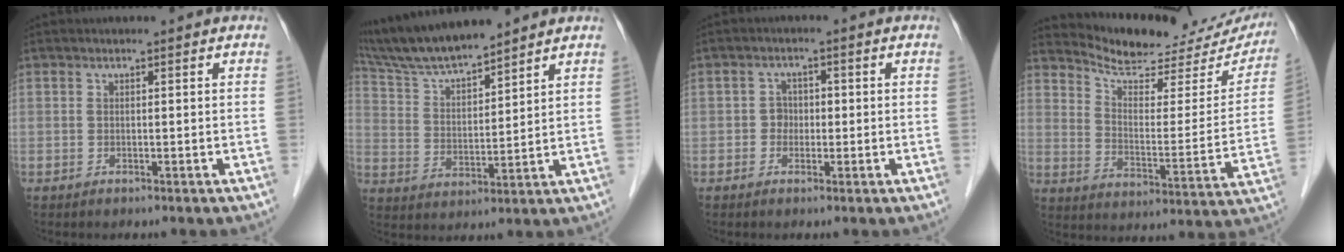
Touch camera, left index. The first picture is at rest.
{"total": 11.3, "force": [10.4, 0.7, 4.4], "torque": [-0.093, 0.019, 0.201]}
{"total": 2.2, "force": [-0.4, 1.9, 0.9], "torque": [-0.008, 0.007, -0.009]}
{"total": 21.8, "force": [20.0, 5.5, 6.6], "torque": [-0.086, -0.037, 0.259]}